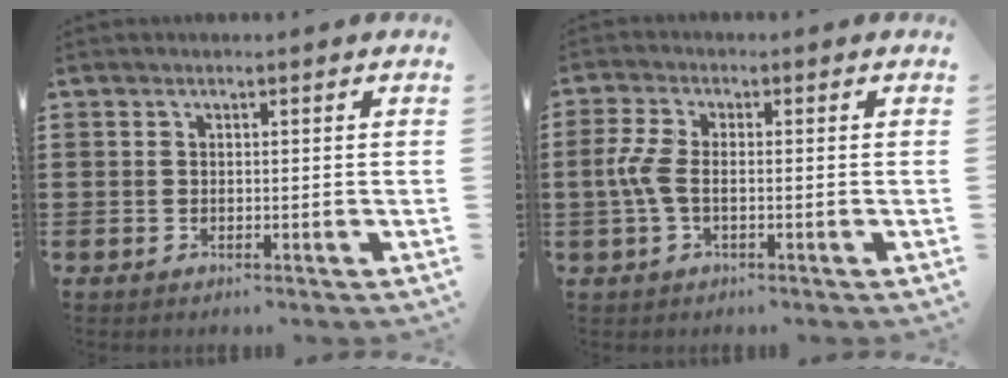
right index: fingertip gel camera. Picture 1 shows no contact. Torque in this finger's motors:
{"motor_torque": [1.07, 1.07, 0.23, 0.10]}